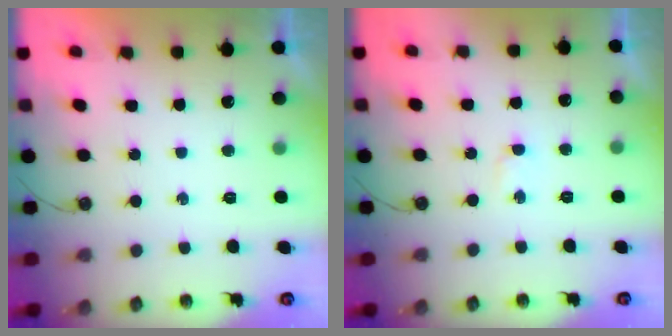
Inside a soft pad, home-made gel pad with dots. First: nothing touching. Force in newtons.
{"total": 1.8, "press": 1.4, "slide": 1.1}